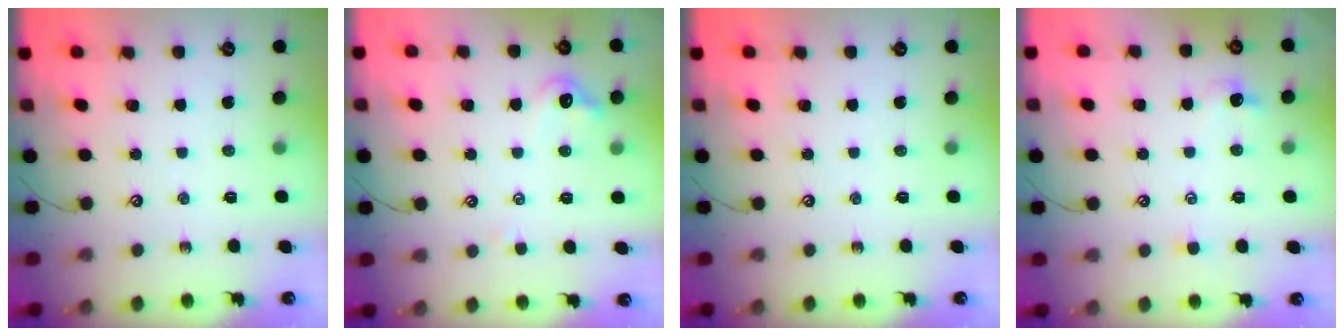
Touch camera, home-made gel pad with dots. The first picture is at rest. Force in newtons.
{"total": 1.3, "press": 1.1, "slide": 0.7}
{"total": 0.0}
{"total": 0.0}